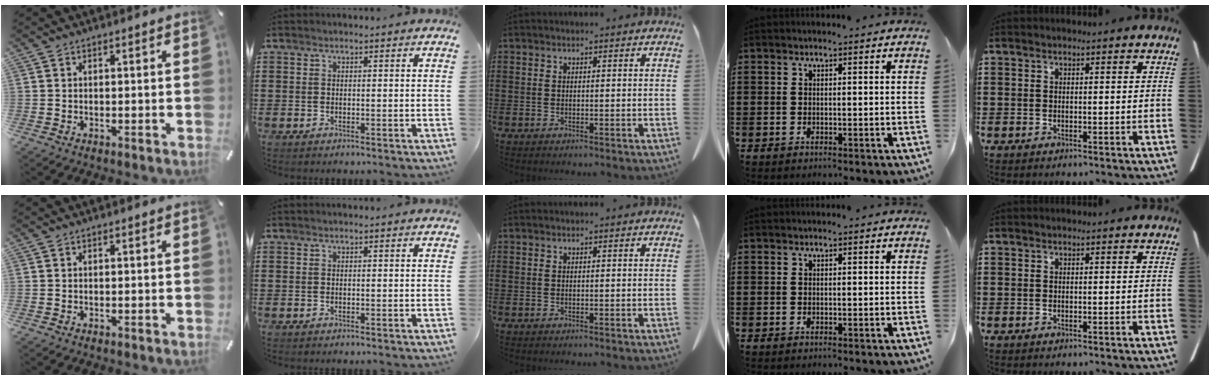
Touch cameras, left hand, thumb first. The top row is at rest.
{}